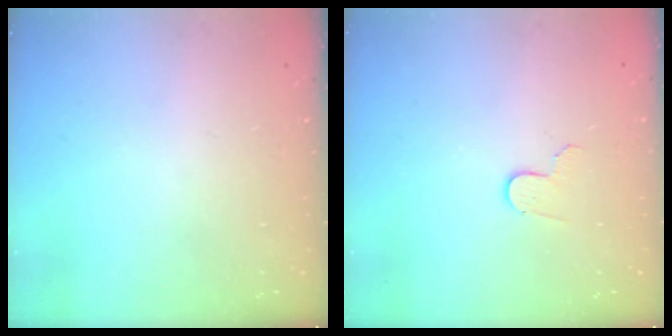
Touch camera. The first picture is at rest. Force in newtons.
{"total": 3.4, "press": 3.4, "slide": 0.3}